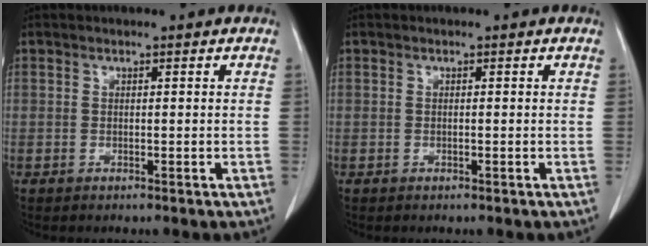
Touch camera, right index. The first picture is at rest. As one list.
[{"total": 0.0}]